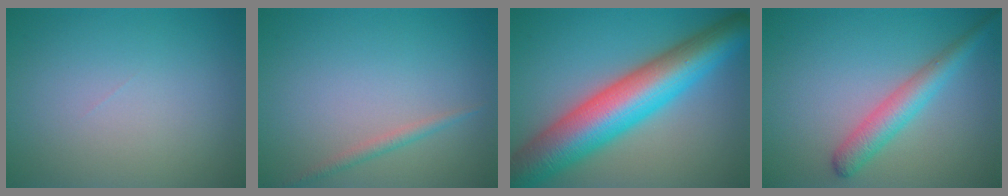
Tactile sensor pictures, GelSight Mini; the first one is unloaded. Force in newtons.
{"total": 1.2, "press": 1.1, "slide": 0.1}
{"total": 11.6, "press": 11.6, "slide": 0.4}
{"total": 3.5, "press": 3.5, "slide": 0.0}